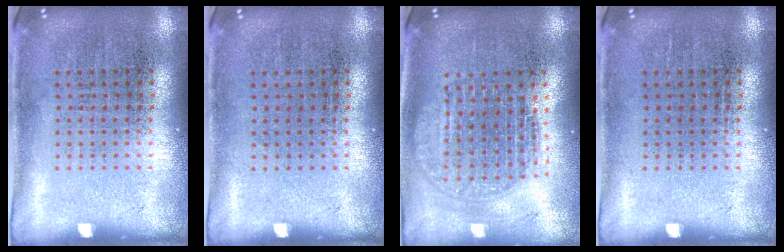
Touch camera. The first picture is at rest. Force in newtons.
{"total": 0.0}
{"total": 1.8, "press": 1.6, "slide": 0.9}
{"total": 0.0}